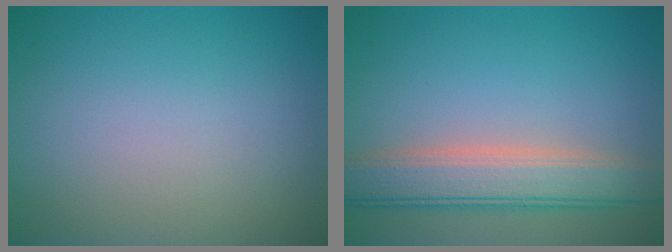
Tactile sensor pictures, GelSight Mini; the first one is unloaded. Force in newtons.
{"total": 5.4, "press": 5.4, "slide": 0.7}